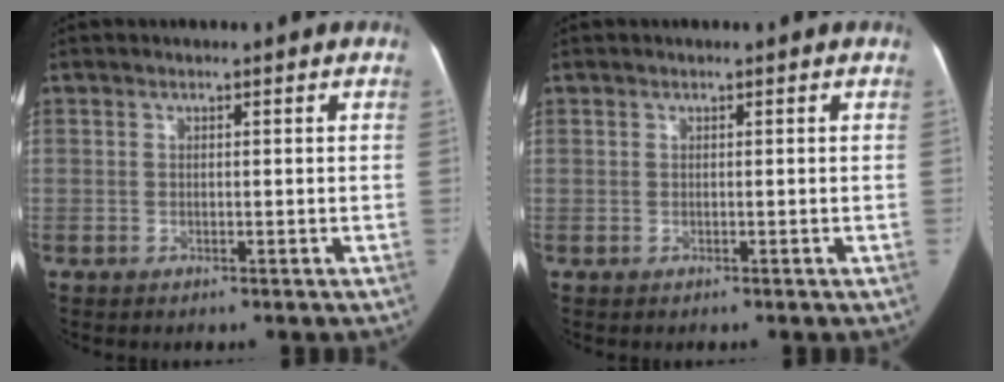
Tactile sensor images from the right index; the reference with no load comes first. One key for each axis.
{"total": 0.0}